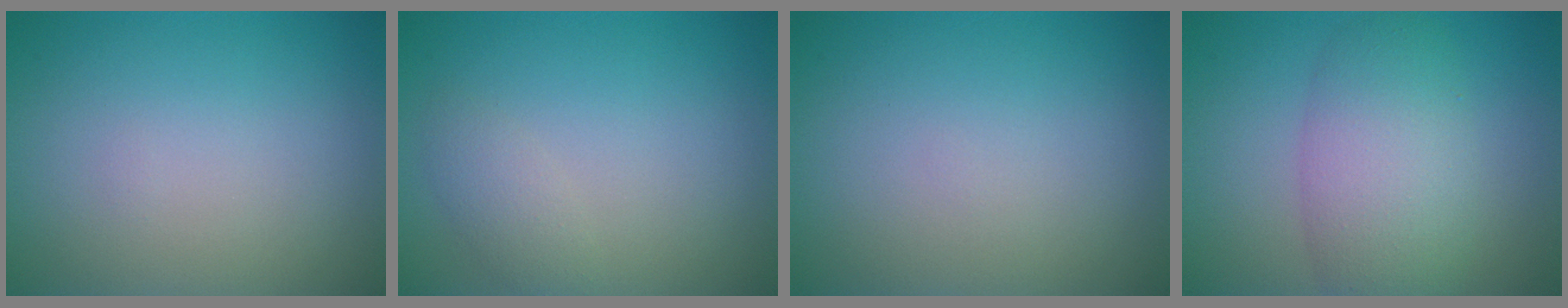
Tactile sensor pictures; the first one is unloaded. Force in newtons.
{"total": 1.5, "press": 1.5, "slide": 0.1}
{"total": 0.0}
{"total": 6.1, "press": 6.1, "slide": 0.2}